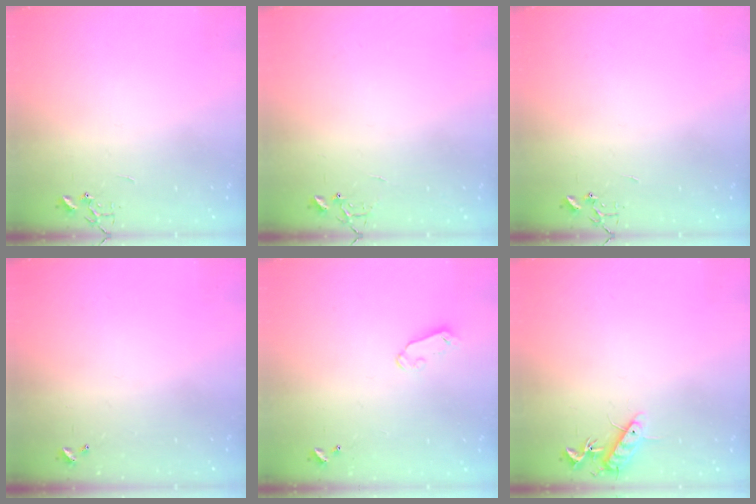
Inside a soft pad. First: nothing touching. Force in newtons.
{"total": 5.8, "press": 5.8, "slide": 0.5}
{"total": 0.0}
{"total": 0.0}
{"total": 4.0, "press": 4.0, "slide": 0.4}
{"total": 10.1, "press": 10.0, "slide": 0.8}